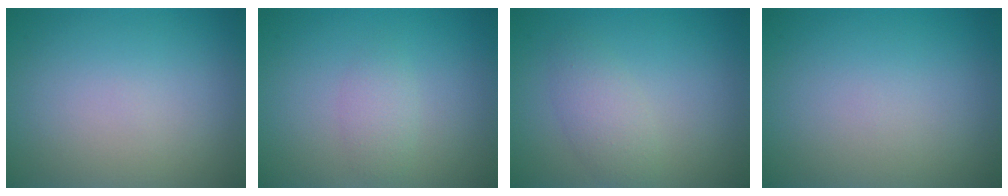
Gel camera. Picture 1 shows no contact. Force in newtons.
{"total": 1.5, "press": 1.5, "slide": 0.0}
{"total": 2.3, "press": 2.3, "slide": 0.1}
{"total": 0.0}